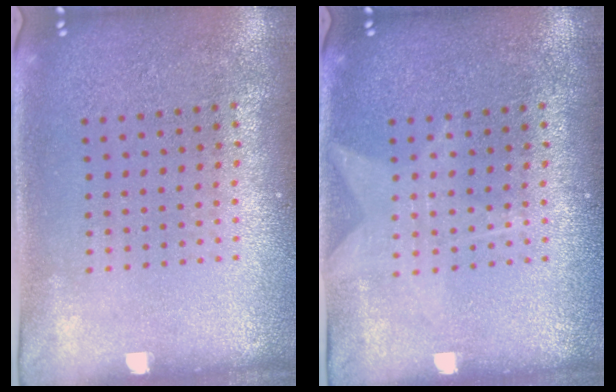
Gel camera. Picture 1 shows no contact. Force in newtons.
{"total": 1.3, "press": 1.3, "slide": 0.1}